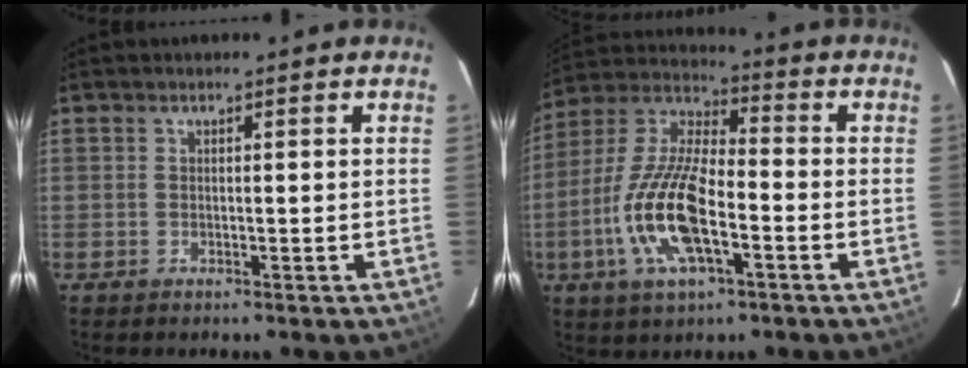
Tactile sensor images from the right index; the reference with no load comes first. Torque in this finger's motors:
{"motor_torque": [1.95, -0.19, 0.73, 0.21]}